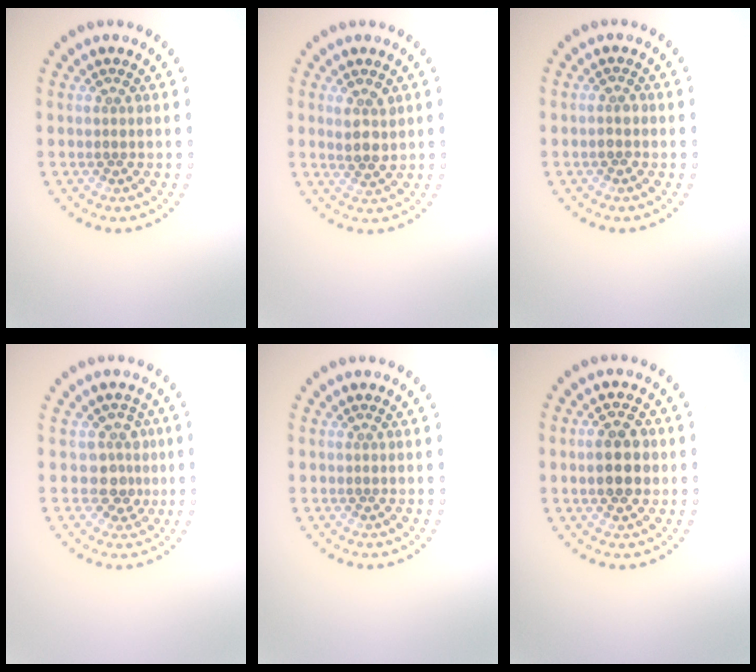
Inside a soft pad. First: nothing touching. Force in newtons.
{"total": 2.2, "press": 1.9, "slide": 1.0}
{"total": 1.1, "press": 1.0, "slide": 0.3}
{"total": 2.5, "press": 1.9, "slide": 1.6}
{"total": 0.0}
{"total": 4.6, "press": 4.6, "slide": 0.2}